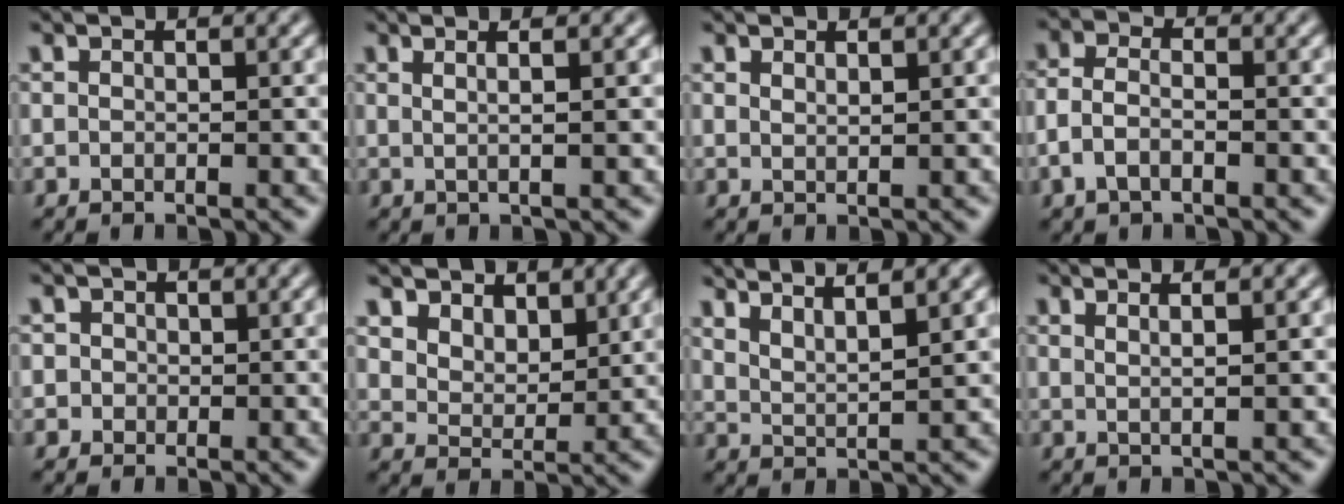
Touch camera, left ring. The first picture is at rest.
{"total": 3.1, "force": [1.3, 1.2, 2.5], "torque": [-0.024, 0.010, -0.010]}
{"total": 0.8, "force": [0.7, 0.1, 0.2], "torque": [-0.006, 0.001, 0.014]}
{"total": 2.6, "force": [-1.0, 1.4, 2.0], "torque": [-0.047, 0.005, -0.027]}
{"total": 1.7, "force": [0.6, 1.5, 0.3], "torque": [0.013, 0.005, 0.004]}
{"total": 4.8, "force": [3.9, 2.4, 1.5], "torque": [-0.056, -0.015, 0.071]}
{"total": 5.5, "force": [4.6, 1.1, 2.7], "torque": [-0.030, 0.023, 0.051]}
{"total": 2.7, "force": [1.5, 1.0, 2.0], "torque": [-0.013, 0.004, -0.002]}